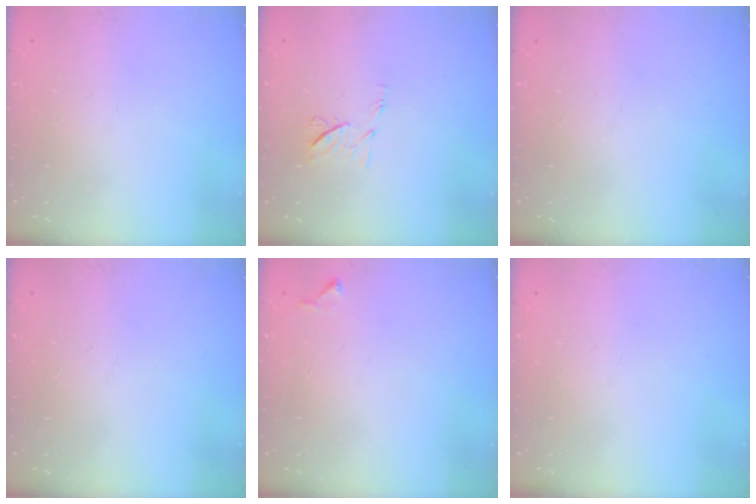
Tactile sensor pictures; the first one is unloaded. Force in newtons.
{"total": 7.2, "press": 7.0, "slide": 1.4}
{"total": 0.0}
{"total": 0.0}
{"total": 4.4, "press": 4.4, "slide": 0.7}
{"total": 0.0}